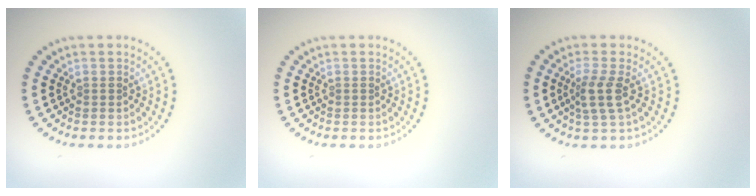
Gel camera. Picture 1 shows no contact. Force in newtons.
{"total": 0.0}
{"total": 2.5, "press": 2.0, "slide": 1.4}